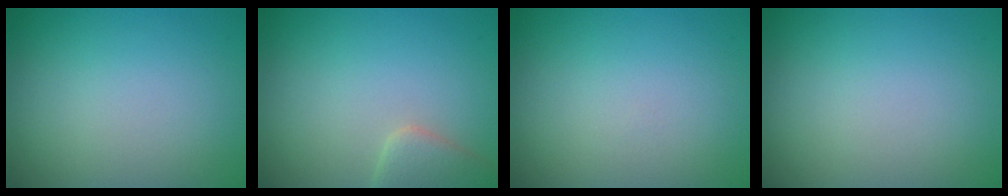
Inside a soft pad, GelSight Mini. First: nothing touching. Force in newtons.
{"total": 3.0, "press": 3.0, "slide": 0.2}
{"total": 0.0}
{"total": 0.0}